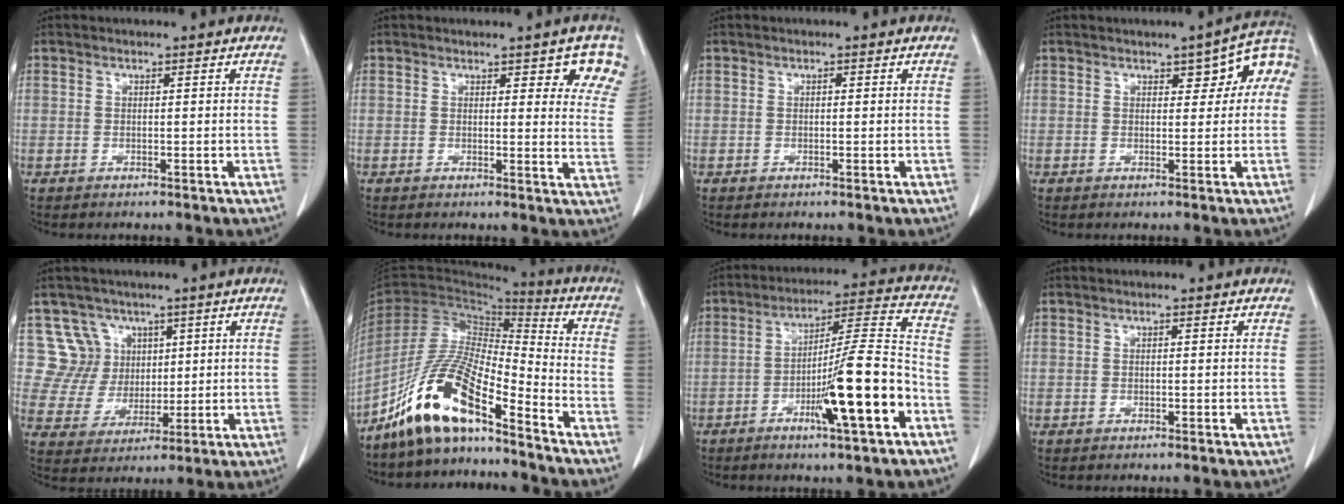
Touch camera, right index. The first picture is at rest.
{"total": 7.7, "force": [5.3, 2.3, 5.0], "torque": [-0.043, -0.013, 0.044]}
{"total": 0.0}
{"total": 5.9, "force": [1.8, 2.3, 5.2], "torque": [-0.057, 0.026, 0.019]}
{"total": 7.7, "force": [3.6, 6.8, -0.4], "torque": [0.012, 0.014, 0.074]}
{"total": 13.5, "force": [-9.9, 2.3, 8.9], "torque": [-0.180, 0.006, -0.183]}
{"total": 14.7, "force": [-5.7, 0.3, 13.5], "torque": [-0.218, -0.002, -0.092]}
{"total": 0.0}